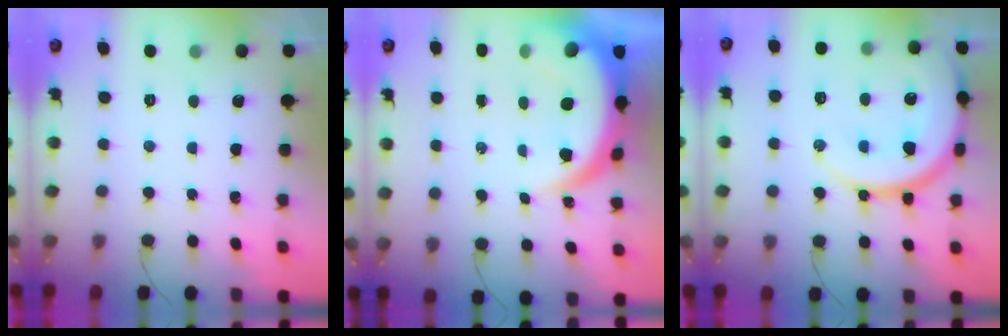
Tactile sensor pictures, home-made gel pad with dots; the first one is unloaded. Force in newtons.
{"total": 11.8, "press": 11.7, "slide": 1.3}
{"total": 21.2, "press": 21.1, "slide": 1.9}